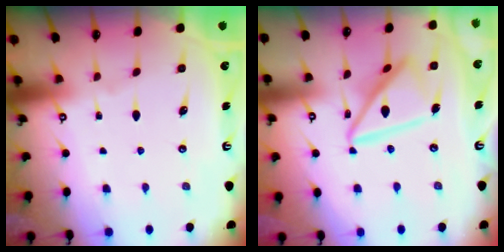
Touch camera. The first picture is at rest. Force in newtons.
{"total": 14.7, "press": 14.6, "slide": 1.5}